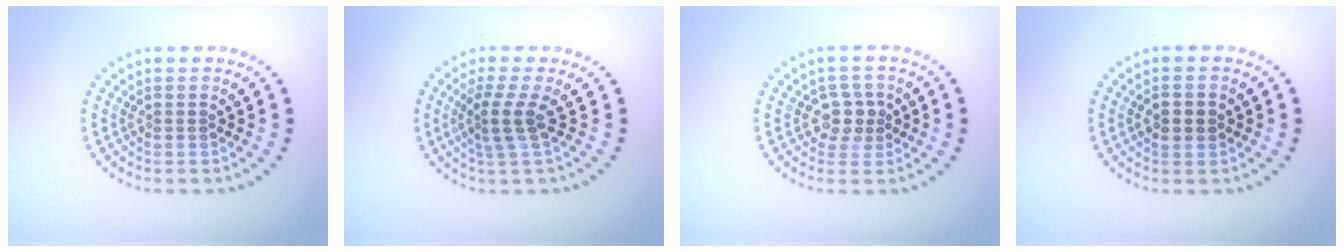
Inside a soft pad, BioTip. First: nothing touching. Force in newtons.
{"total": 2.6, "press": 2.0, "slide": 1.8}
{"total": 2.4, "press": 2.1, "slide": 1.0}
{"total": 2.6, "press": 2.6, "slide": 0.1}